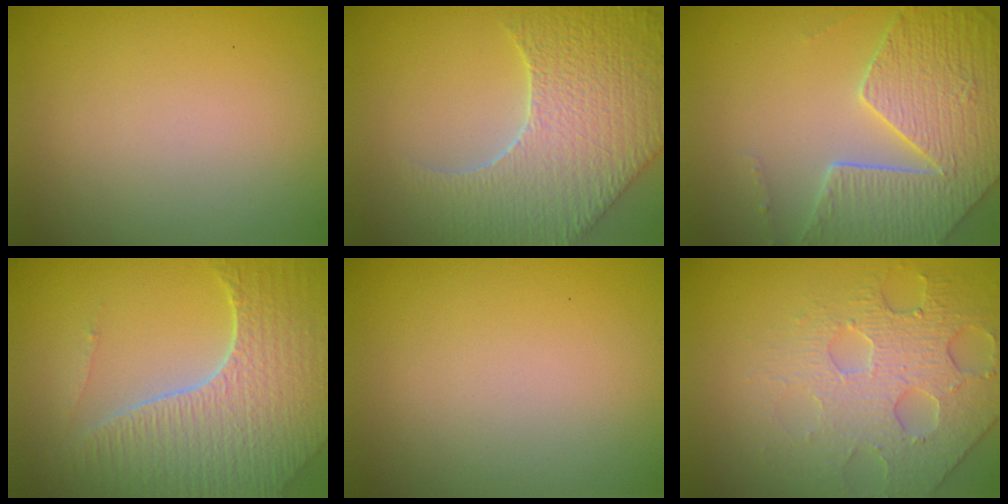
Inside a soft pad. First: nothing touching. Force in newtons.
{"total": 8.7, "press": 6.3, "slide": 6.0}
{"total": 7.6, "press": 5.7, "slide": 5.1}
{"total": 7.2, "press": 5.2, "slide": 5.0}
{"total": 0.0}
{"total": 4.4, "press": 4.2, "slide": 1.4}